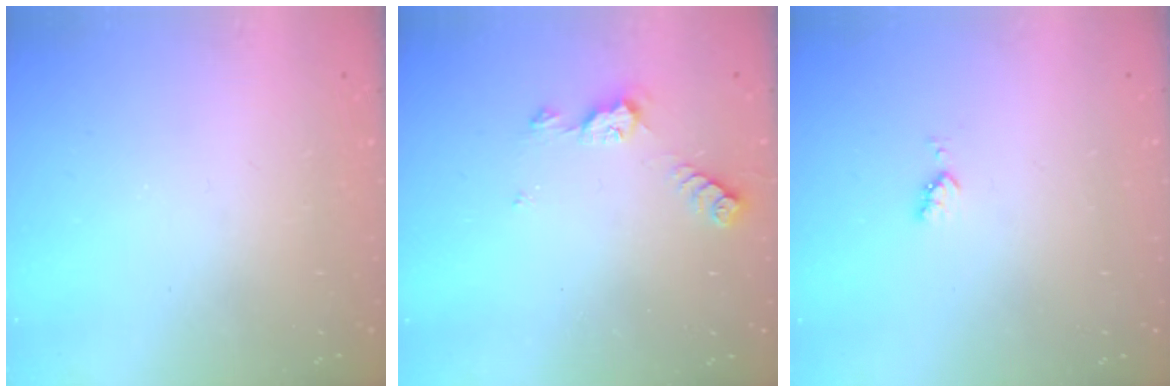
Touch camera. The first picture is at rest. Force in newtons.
{"total": 5.5, "press": 5.4, "slide": 0.6}
{"total": 3.6, "press": 3.5, "slide": 0.4}